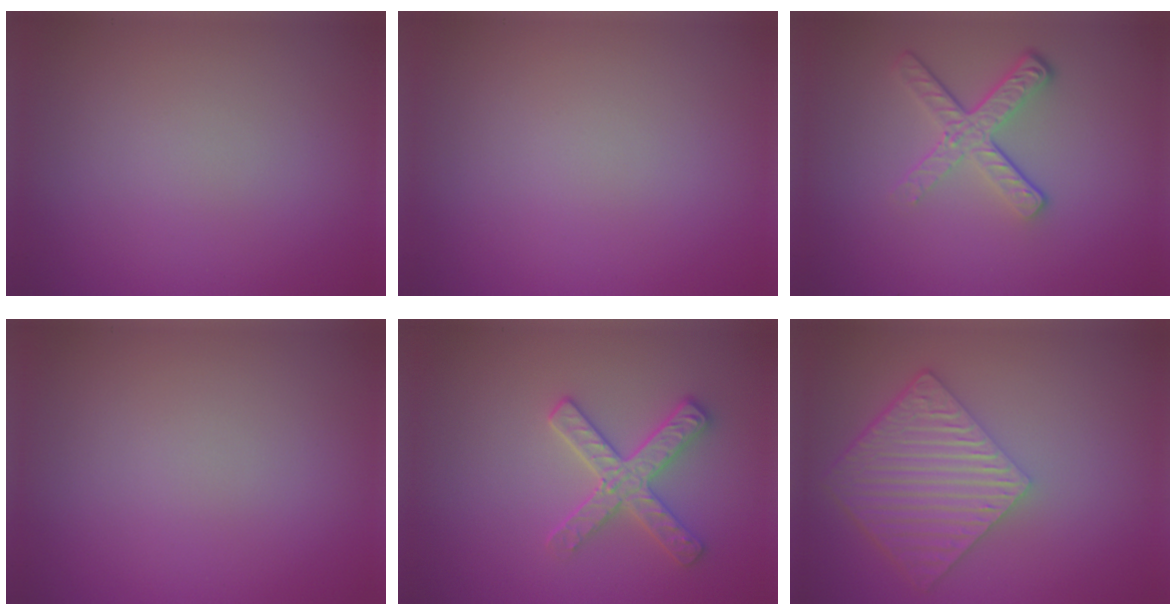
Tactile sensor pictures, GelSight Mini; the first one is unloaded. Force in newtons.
{"total": 0.0}
{"total": 3.9, "press": 2.6, "slide": 2.9}
{"total": 0.0}
{"total": 3.0, "press": 2.9, "slide": 0.7}
{"total": 6.4, "press": 4.6, "slide": 4.5}